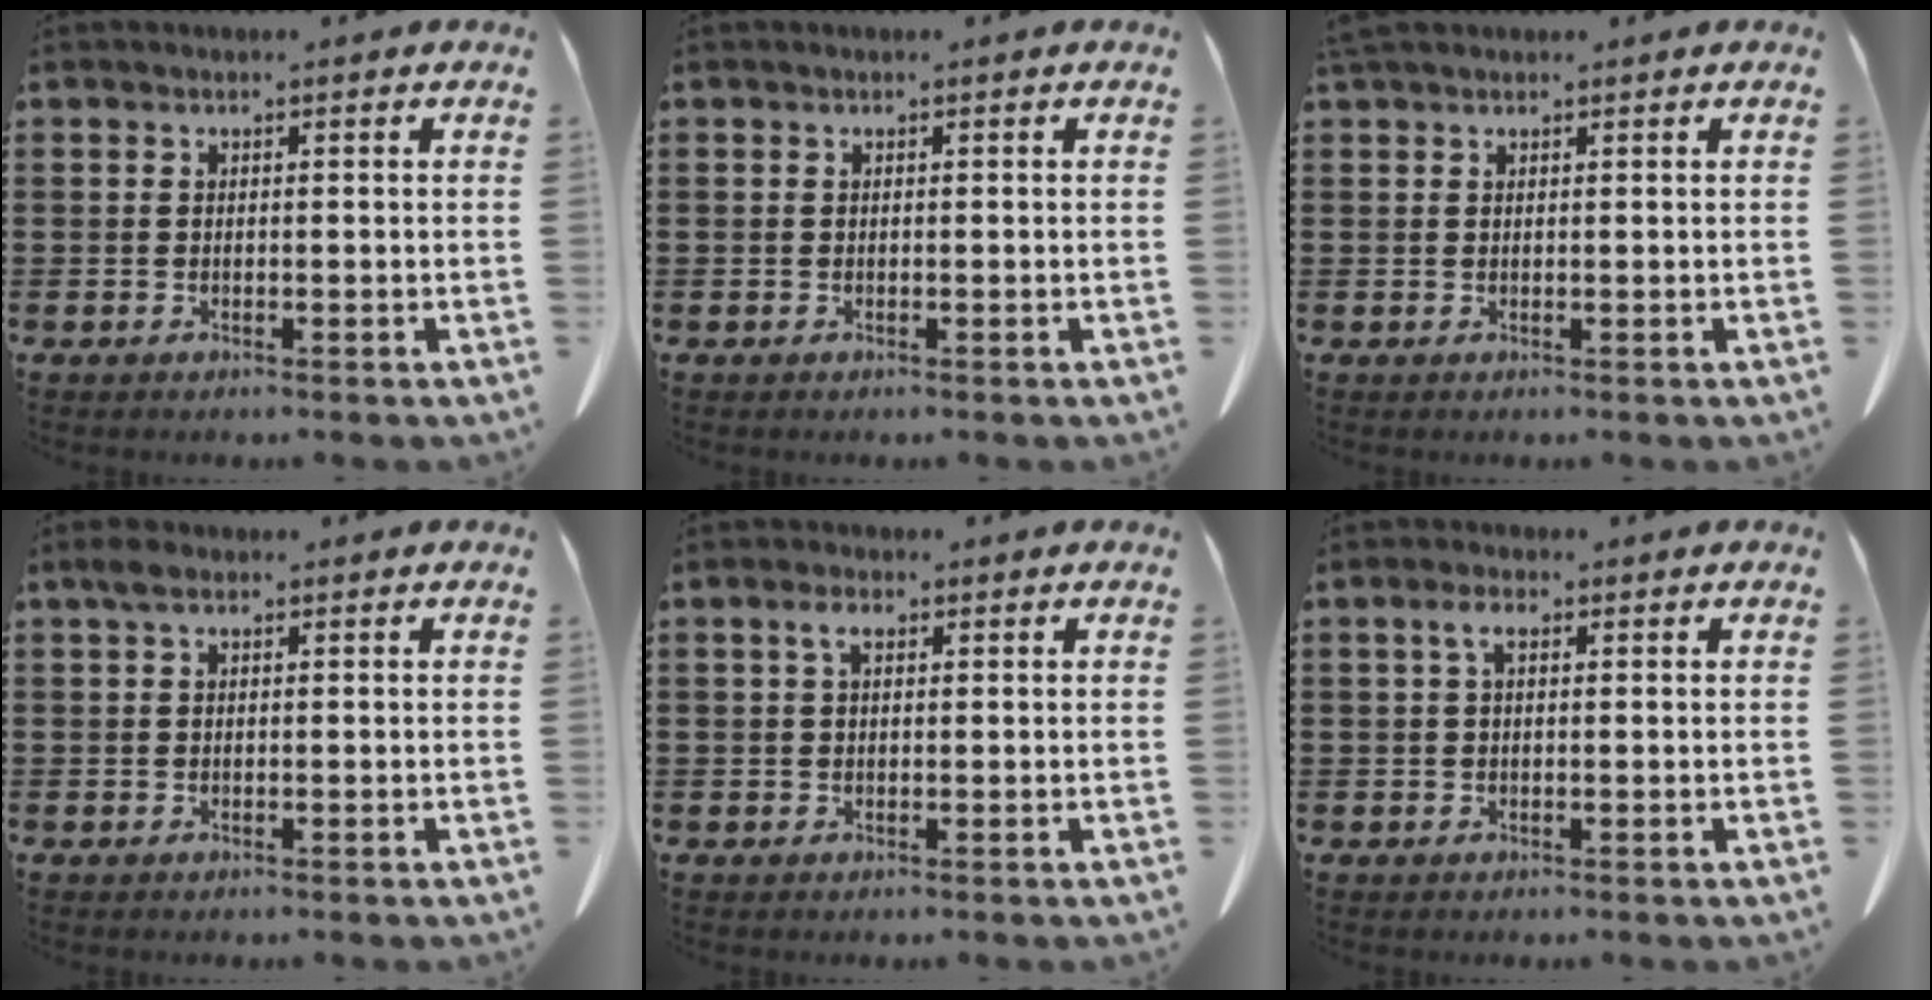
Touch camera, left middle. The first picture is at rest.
{"total": 0.0}
{"total": 1.4, "force": [1.2, 0.5, 0.5], "torque": [-0.014, 0.001, 0.024]}
{"total": 1.5, "force": [0.5, 0.8, 1.2], "torque": [-0.027, 0.005, 0.009]}
{"total": 2.4, "force": [1.0, 1.1, 1.9], "torque": [-0.044, 0.006, 0.017]}
{"total": 2.8, "force": [1.0, 1.1, 2.3], "torque": [-0.051, 0.007, 0.016]}